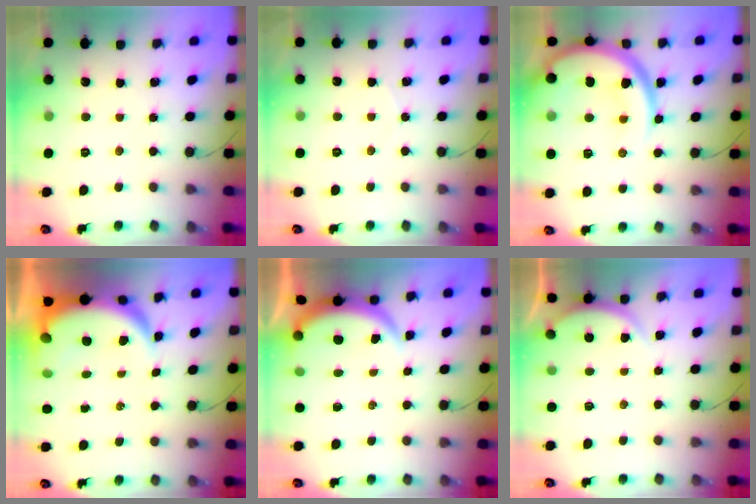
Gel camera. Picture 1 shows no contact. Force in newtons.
{"total": 3.7, "press": 2.9, "slide": 2.3}
{"total": 15.9, "press": 15.8, "slide": 1.5}
{"total": 9.6, "press": 9.6, "slide": 1.2}
{"total": 4.0, "press": 4.0, "slide": 0.2}
{"total": 3.4, "press": 3.3, "slide": 0.5}